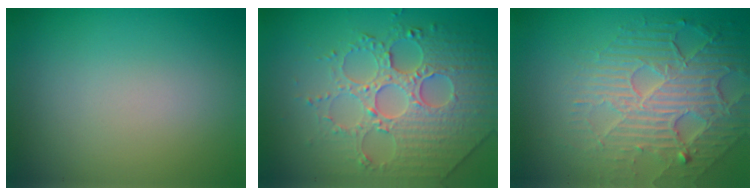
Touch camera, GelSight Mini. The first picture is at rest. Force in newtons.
{"total": 5.8, "press": 5.3, "slide": 2.4}
{"total": 7.0, "press": 5.1, "slide": 4.8}